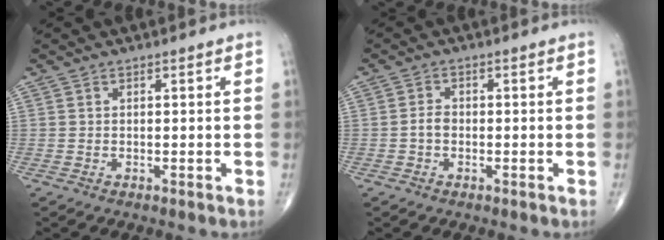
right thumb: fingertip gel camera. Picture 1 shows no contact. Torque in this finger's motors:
{"motor_torque": [0.21, 0.05, 0.23, -0.01, 0.13]}